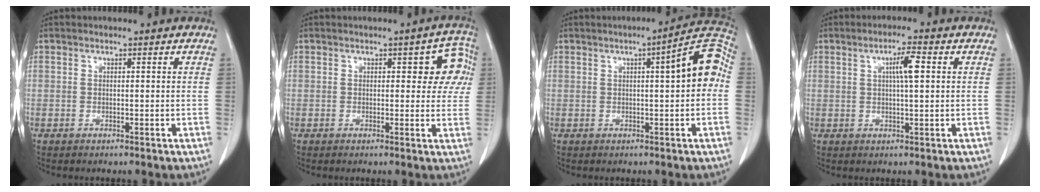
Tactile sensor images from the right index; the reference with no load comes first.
{"total": 6.1, "force": [1.7, 2.9, 5.1], "torque": [-0.034, 0.021, 0.014]}
{"total": 8.5, "force": [1.0, 1.3, 8.3], "torque": [-0.101, 0.029, 0.005]}
{"total": 4.3, "force": [1.1, 0.4, 4.1], "torque": [-0.069, 0.004, 0.017]}